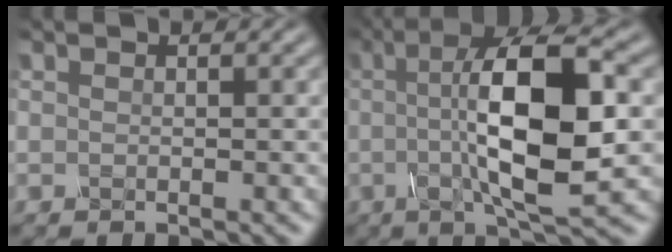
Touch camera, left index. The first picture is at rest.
{"total": 11.4, "force": [0.4, 3.3, 11.0], "torque": [-0.169, 0.009, 0.004]}